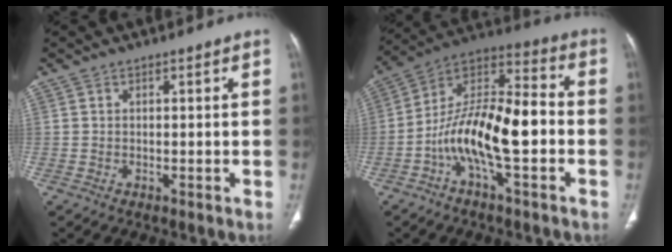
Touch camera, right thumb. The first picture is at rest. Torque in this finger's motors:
{"motor_torque": [2.58, 2.43, 1.53, -1.24, 0.21]}